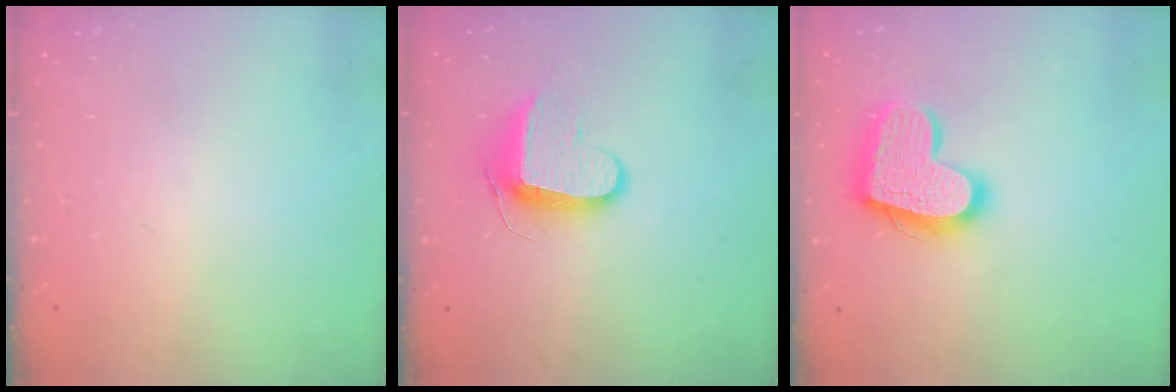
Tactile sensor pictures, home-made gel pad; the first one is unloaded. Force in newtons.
{"total": 8.9, "press": 8.9, "slide": 0.2}
{"total": 17.4, "press": 17.3, "slide": 1.4}